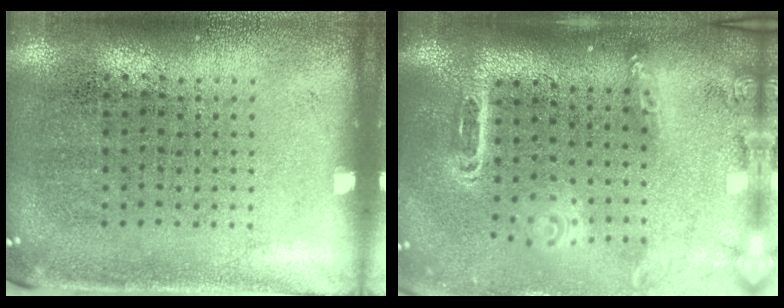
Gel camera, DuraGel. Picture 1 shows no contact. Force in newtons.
{"total": 2.6, "press": 1.9, "slide": 1.8}